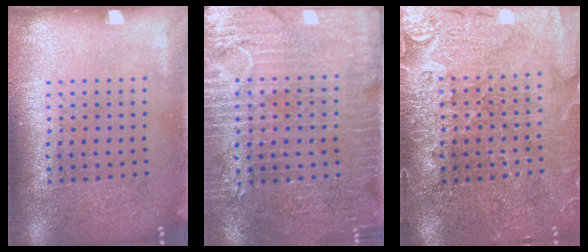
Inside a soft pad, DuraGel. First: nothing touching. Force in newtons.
{"total": 3.6, "press": 3.3, "slide": 1.5}
{"total": 3.5, "press": 3.4, "slide": 0.9}